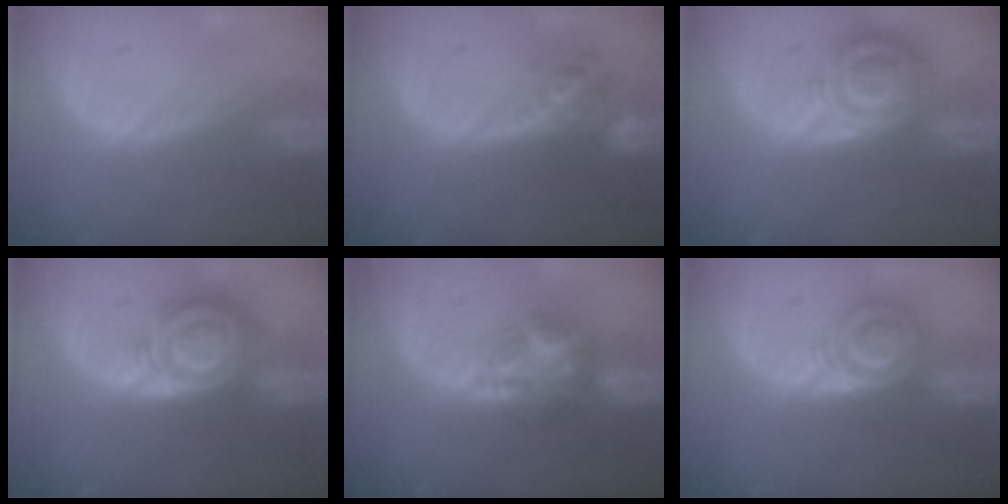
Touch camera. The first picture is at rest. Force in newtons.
{"total": 5.7, "press": 5.0, "slide": 2.8}
{"total": 8.3, "press": 7.2, "slide": 4.1}
{"total": 9.1, "press": 9.1, "slide": 0.6}
{"total": 7.1, "press": 6.3, "slide": 3.2}
{"total": 5.7, "press": 5.6, "slide": 1.0}